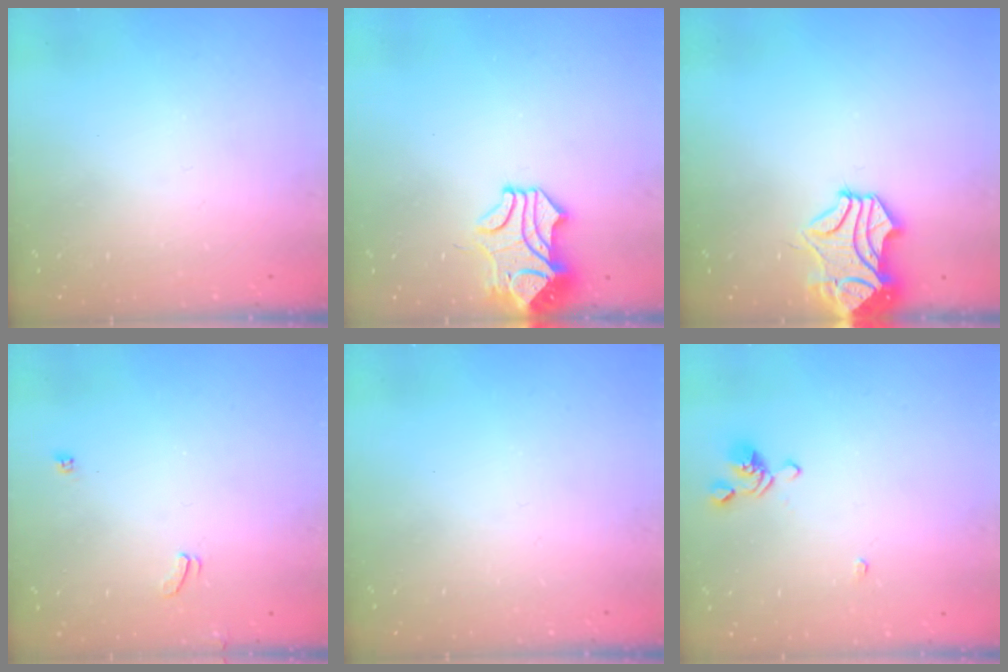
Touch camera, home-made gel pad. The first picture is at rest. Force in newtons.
{"total": 2.7, "press": 2.5, "slide": 1.1}
{"total": 2.0, "press": 1.3, "slide": 1.5}
{"total": 2.6, "press": 2.5, "slide": 0.4}
{"total": 0.0}
{"total": 0.8, "press": 0.8, "slide": 0.4}